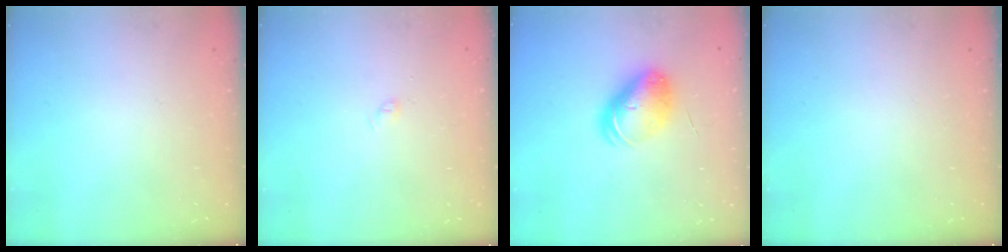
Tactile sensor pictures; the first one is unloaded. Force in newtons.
{"total": 2.4, "press": 2.3, "slide": 0.3}
{"total": 8.9, "press": 8.7, "slide": 1.5}
{"total": 0.0}